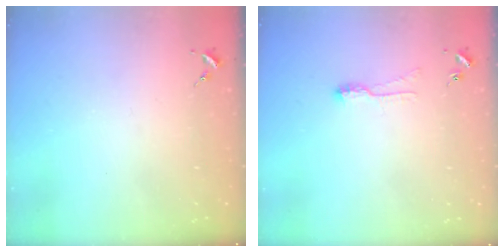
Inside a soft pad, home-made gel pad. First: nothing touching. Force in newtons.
{"total": 7.1, "press": 7.1, "slide": 0.8}